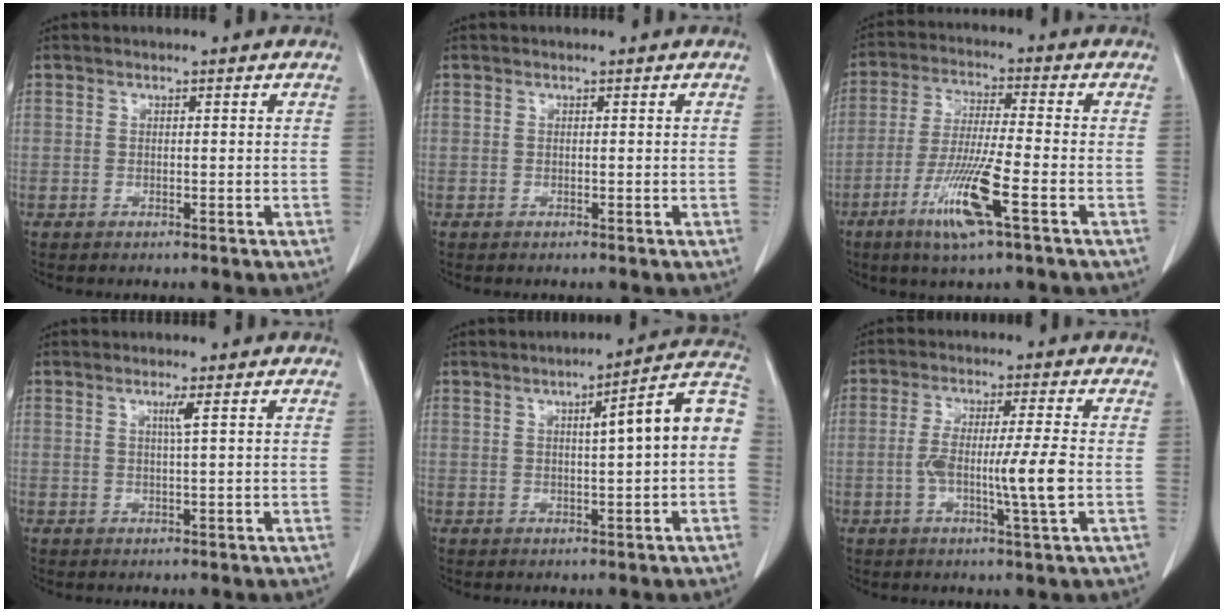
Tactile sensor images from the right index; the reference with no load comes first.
{"total": 0.0}
{"total": 10.8, "force": [-4.9, 0.2, 9.6], "torque": [-0.191, -0.020, -0.096]}
{"total": 1.5, "force": [0.6, -0.5, 1.3], "torque": [-0.027, -0.002, 0.012]}
{"total": 9.9, "force": [0.9, 0.6, 9.8], "torque": [-0.125, 0.028, 0.005]}
{"total": 8.3, "force": [-1.4, -0.3, 8.2], "torque": [-0.150, -0.004, -0.027]}